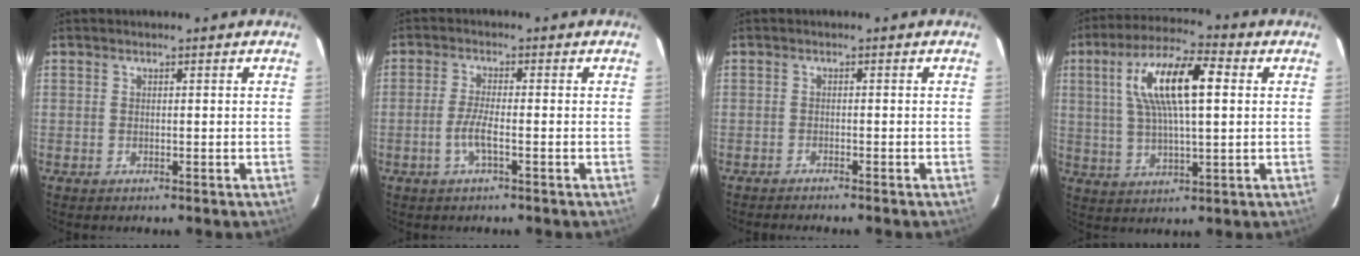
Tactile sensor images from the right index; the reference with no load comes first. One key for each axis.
{"total": 3.5, "fx": -1.5, "fy": 0.3, "fz": 3.2, "tx": -0.069, "ty": -0.004, "tz": -0.030}
{"total": 2.8, "fx": -2.5, "fy": 0.0, "fz": 1.1, "tx": -0.033, "ty": -0.009, "tz": -0.041}
{"total": 14.2, "fx": 3.5, "fy": 4.2, "fz": 13.1, "tx": -0.244, "ty": 0.022, "tz": 0.063}